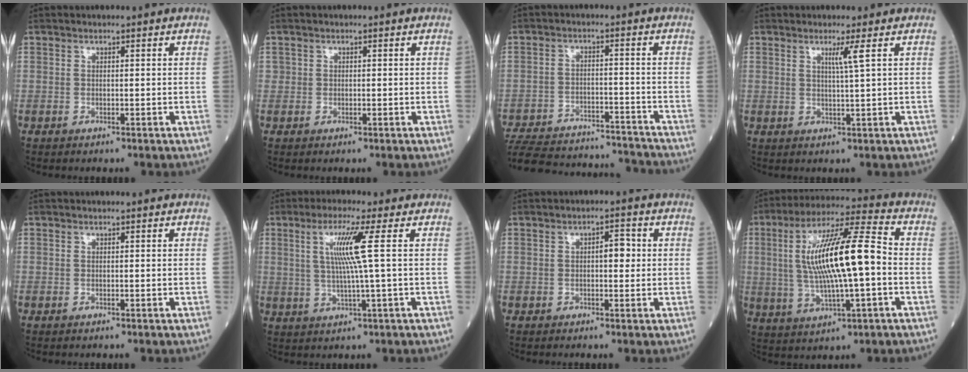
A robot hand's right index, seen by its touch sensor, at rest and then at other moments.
{"total": 0.7, "force": [-0.1, 0.5, 0.4], "torque": [-0.006, -0.001, -0.002]}
{"total": 22.4, "force": [-21.0, 3.9, 6.7], "torque": [-0.149, -0.016, -0.299]}
{"total": 2.5, "force": [1.2, -0.9, 2.0], "torque": [-0.033, -0.007, 0.023]}
{"total": 0.0}
{"total": 7.0, "force": [1.7, -1.5, 6.7], "torque": [-0.127, -0.001, 0.037]}
{"total": 2.9, "force": [0.3, 1.2, 2.6], "torque": [-0.036, 0.008, 0.002]}
{"total": 16.0, "force": [0.1, 2.3, 15.9], "torque": [-0.295, 0.018, 0.001]}